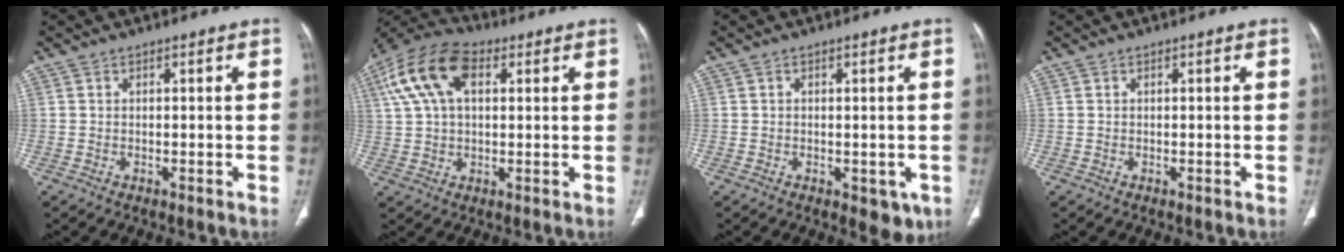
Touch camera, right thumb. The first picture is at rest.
{"total": 14.2, "force": [4.8, 8.2, 10.5], "torque": [-0.208, 0.023, 0.085]}
{"total": 4.5, "force": [-1.3, 2.7, 3.4], "torque": [-0.019, -0.004, -0.009]}
{"total": 0.0}